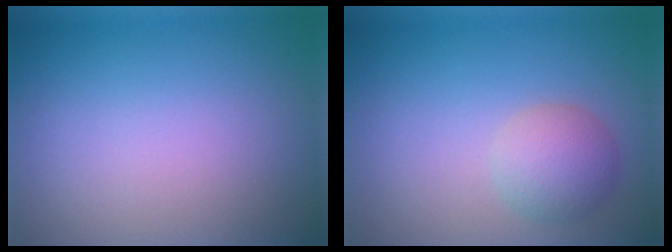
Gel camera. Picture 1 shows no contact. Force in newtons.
{"total": 2.7, "press": 2.7, "slide": 0.2}